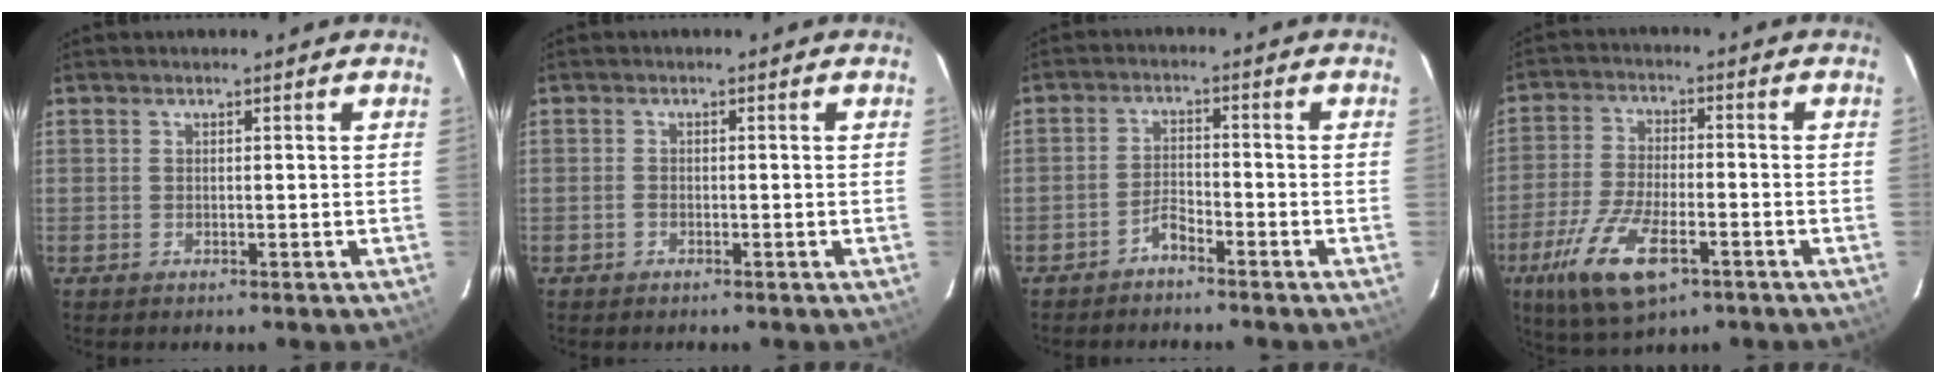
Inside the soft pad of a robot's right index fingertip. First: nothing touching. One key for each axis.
{"total": 0.7, "fx": -0.5, "fy": 0.5, "fz": 0.2, "tx": -0.004, "ty": 0.003, "tz": -0.010}
{"total": 2.7, "fx": -2.5, "fy": 0.5, "fz": 1.1, "tx": -0.032, "ty": 0.011, "tz": -0.047}
{"total": 13.7, "fx": -6.9, "fy": 5.3, "fz": 10.5, "tx": -0.228, "ty": -0.027, "tz": -0.128}